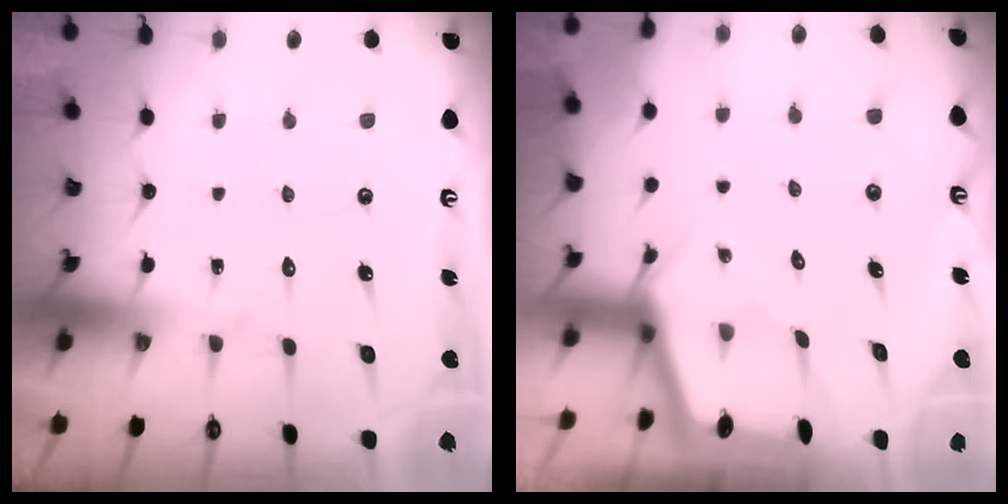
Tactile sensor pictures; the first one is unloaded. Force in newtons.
{"total": 2.1, "press": 2.1, "slide": 0.1}